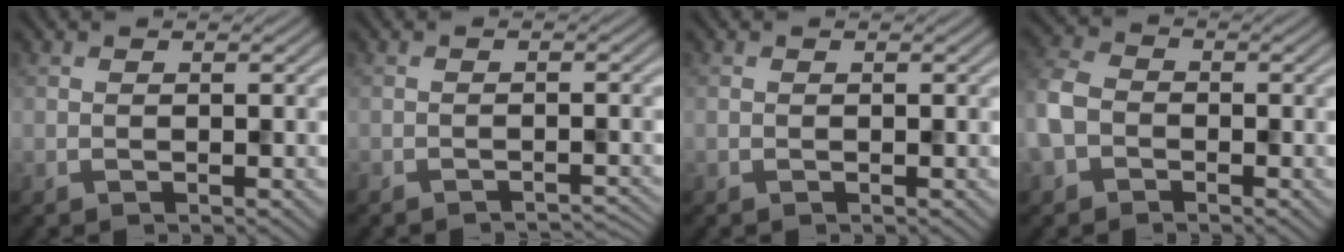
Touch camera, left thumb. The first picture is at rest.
{"total": 1.9, "force": [-1.8, 0.2, 0.5], "torque": [0.002, 0.000, -0.027]}
{"total": 0.0}
{"total": 5.4, "force": [-1.9, 4.1, 2.8], "torque": [-0.085, -0.005, -0.052]}